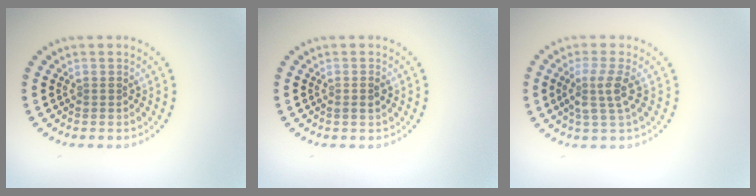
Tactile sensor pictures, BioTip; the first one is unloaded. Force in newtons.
{"total": 1.0, "press": 1.0, "slide": 0.3}
{"total": 2.7, "press": 2.2, "slide": 1.6}